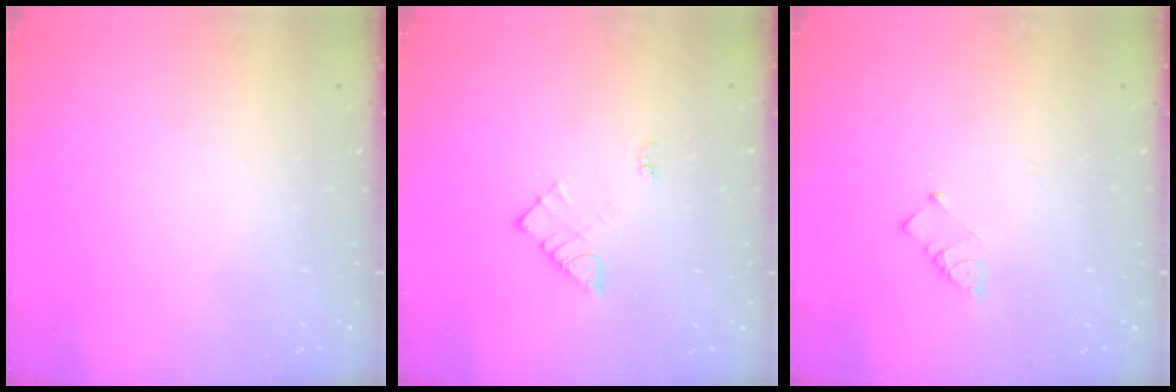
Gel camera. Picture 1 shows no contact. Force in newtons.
{"total": 7.6, "press": 7.6, "slide": 0.3}
{"total": 2.7, "press": 2.7, "slide": 0.4}